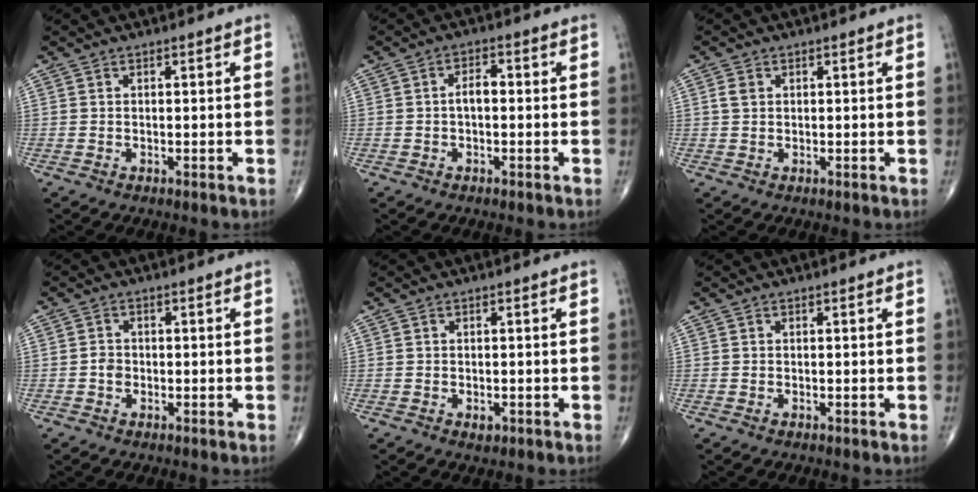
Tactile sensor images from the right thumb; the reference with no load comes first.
{"total": 2.7, "force": [-0.3, 1.5, 2.3], "torque": [-0.034, 0.013, -0.010]}
{"total": 1.8, "force": [0.5, 1.3, 1.1], "torque": [-0.021, 0.004, 0.012]}
{"total": 1.8, "force": [-0.5, 1.5, 0.8], "torque": [-0.005, 0.006, -0.011]}
{"total": 1.2, "force": [-0.4, 0.8, 0.8], "torque": [-0.008, 0.000, -0.004]}
{"total": 0.0}